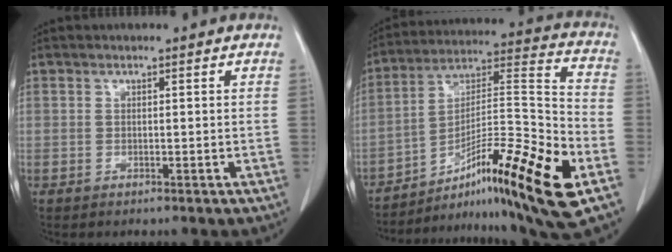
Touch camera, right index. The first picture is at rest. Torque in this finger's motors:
{"motor_torque": [1.15, -0.98, 0.50, 0.12]}